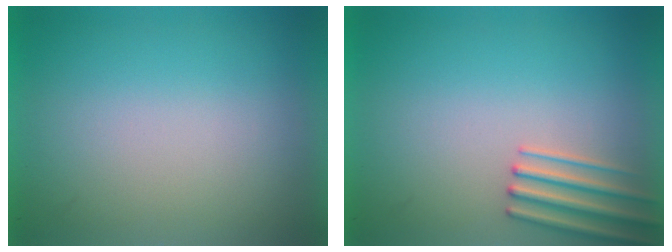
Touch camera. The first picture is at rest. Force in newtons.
{"total": 2.7}